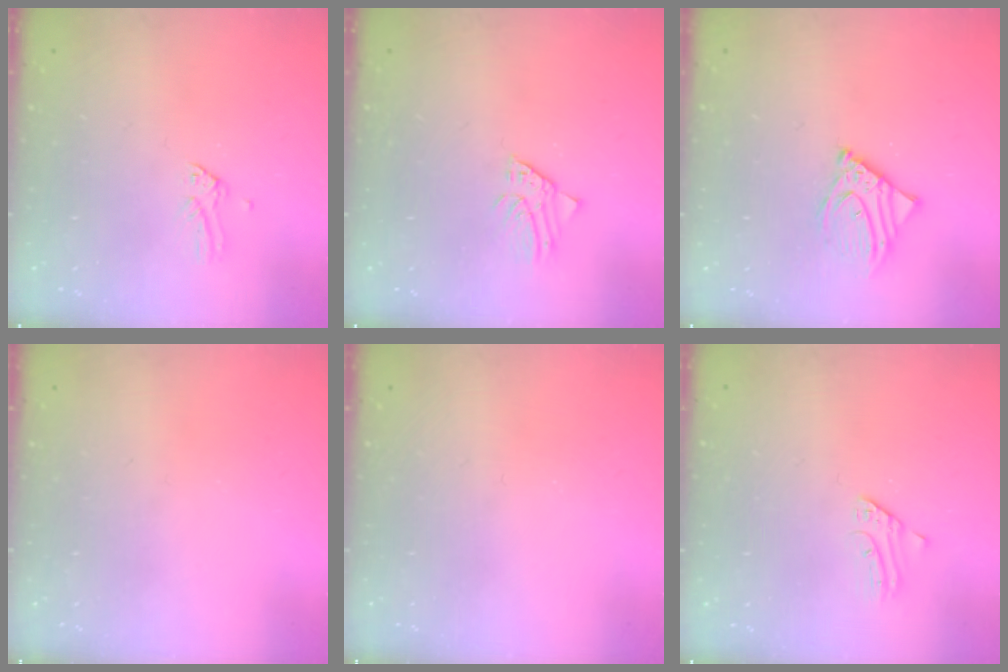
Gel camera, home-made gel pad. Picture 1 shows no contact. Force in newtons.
{"total": 2.1, "press": 2.1, "slide": 0.2}
{"total": 7.0, "press": 6.9, "slide": 0.9}
{"total": 0.0}
{"total": 0.0}
{"total": 2.3, "press": 2.3, "slide": 0.2}